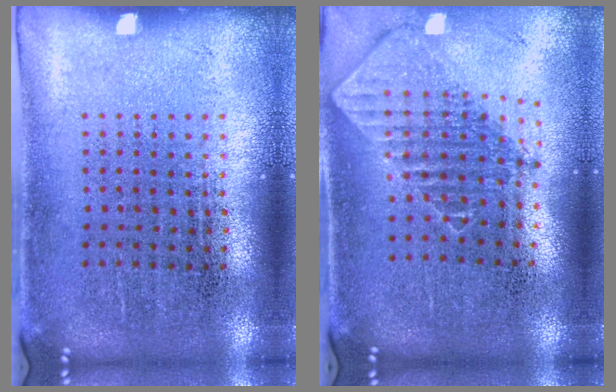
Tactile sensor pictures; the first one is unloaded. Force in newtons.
{"total": 2.1, "press": 1.6, "slide": 1.3}